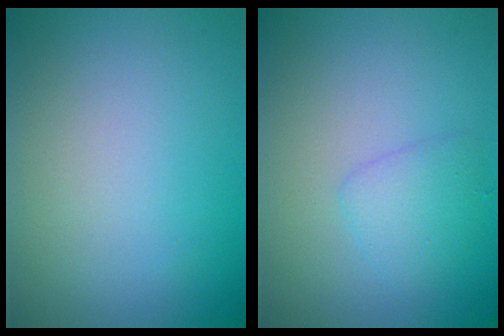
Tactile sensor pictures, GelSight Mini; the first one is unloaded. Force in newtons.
{"total": 1.9, "press": 1.9, "slide": 0.0}